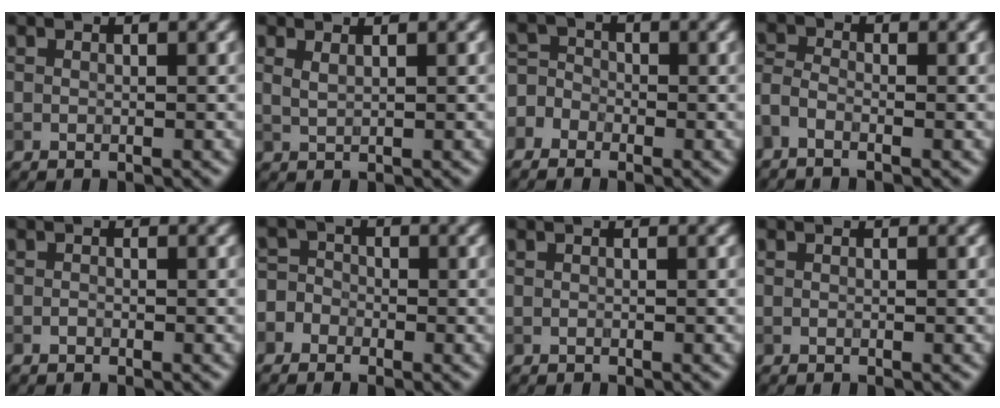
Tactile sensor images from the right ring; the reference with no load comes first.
{"total": 1.0, "force": [0.7, 0.4, 0.7], "torque": [-0.013, -0.001, 0.013]}
{"total": 3.2, "force": [-2.0, 2.4, 0.8], "torque": [-0.007, 0.010, -0.044]}
{"total": 2.0, "force": [-1.5, 0.7, 1.2], "torque": [-0.036, -0.006, -0.038]}
{"total": 0.6, "force": [-0.4, 0.3, 0.3], "torque": [-0.005, -0.002, -0.008]}
{"total": 3.9, "force": [-2.1, 3.2, 0.8], "torque": [0.004, 0.010, -0.059]}
{"total": 0.0}
{"total": 0.0}